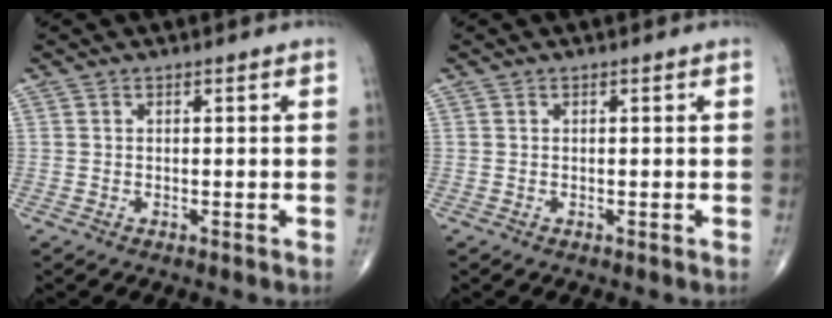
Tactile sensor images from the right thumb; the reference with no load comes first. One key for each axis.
{"total": 0.0}